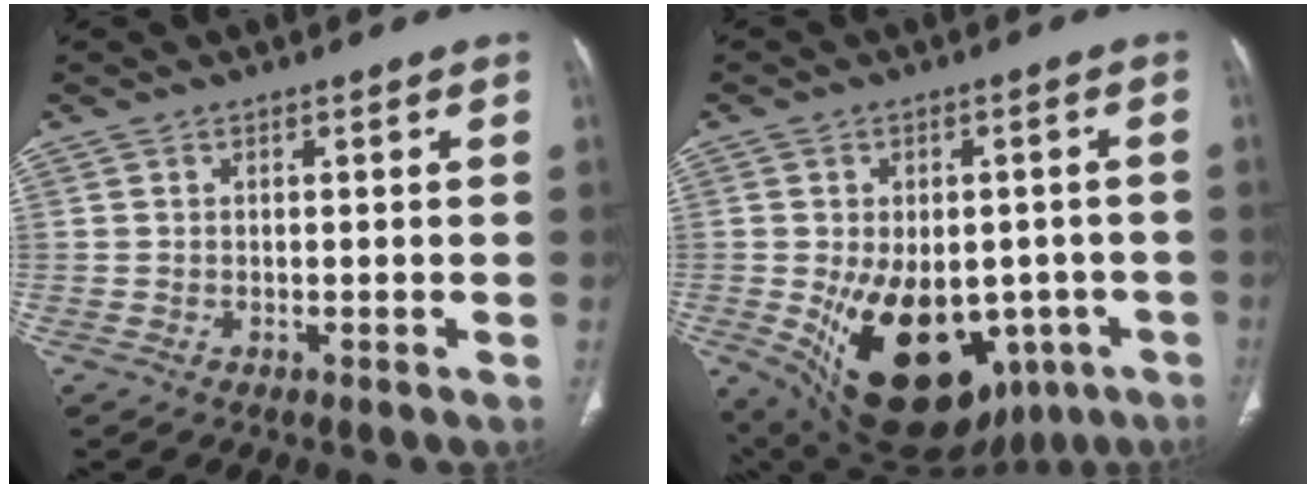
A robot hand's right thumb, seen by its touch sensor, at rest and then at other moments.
{"total": 22.5, "force": [-7.0, 14.3, 15.9], "torque": [-0.230, -0.002, -0.066]}